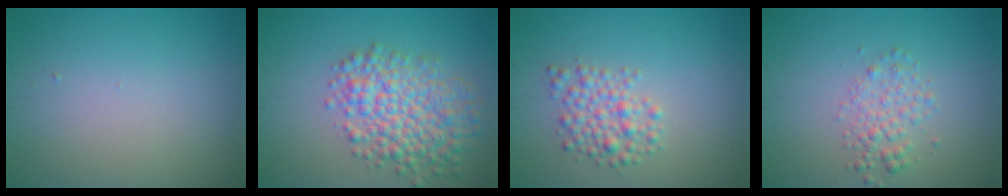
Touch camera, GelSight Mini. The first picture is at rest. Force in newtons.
{"total": 6.7, "press": 6.7, "slide": 0.2}
{"total": 3.1, "press": 3.1, "slide": 0.1}
{"total": 2.3, "press": 2.3, "slide": 0.1}